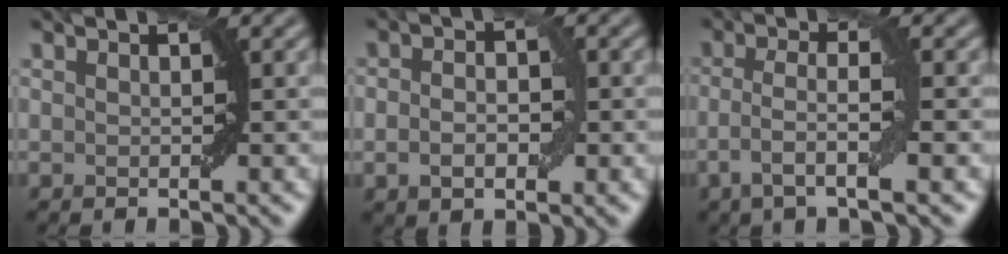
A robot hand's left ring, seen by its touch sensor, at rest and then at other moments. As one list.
[{"total": 3.3, "force": [-0.5, 2.0, 2.6], "torque": [-0.044, 0.002, -0.009]}, {"total": 3.7, "force": [-1.2, 0.6, 3.4], "torque": [-0.066, 0.005, -0.028]}]